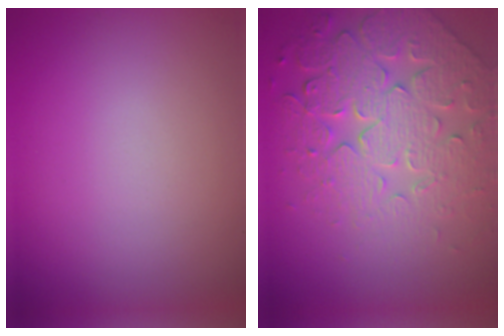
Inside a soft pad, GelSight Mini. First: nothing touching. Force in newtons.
{"total": 7.7, "press": 6.0, "slide": 4.7}